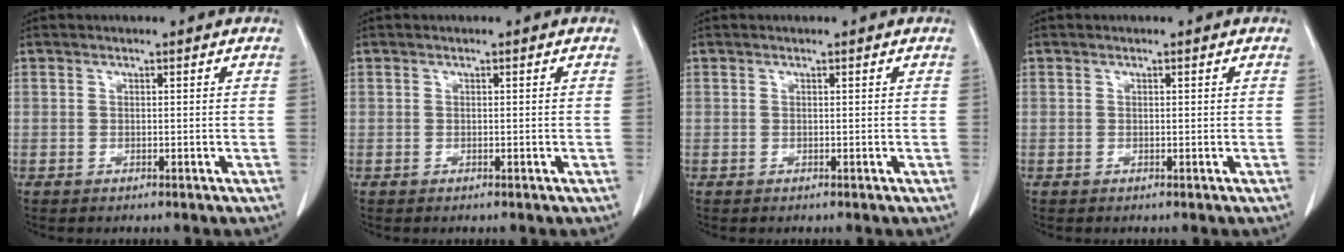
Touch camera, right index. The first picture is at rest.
{"total": 0.0}
{"total": 0.0}
{"total": 0.0}